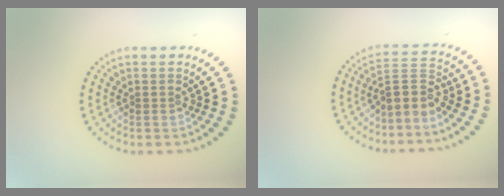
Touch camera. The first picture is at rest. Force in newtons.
{"total": 3.0, "press": 2.3, "slide": 1.9}